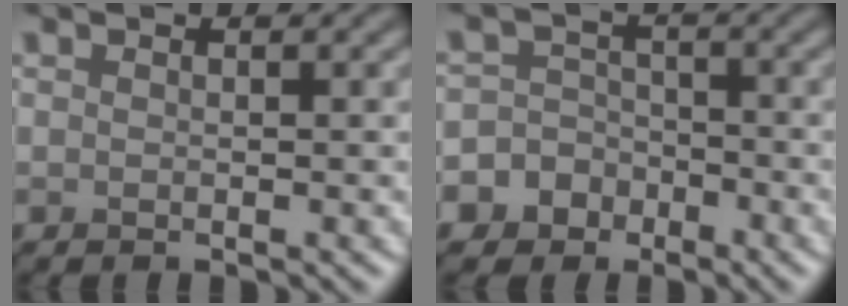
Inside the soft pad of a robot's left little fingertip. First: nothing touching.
{"total": 6.7, "force": [-3.8, 5.5, 0.5], "torque": [0.004, -0.003, -0.085]}